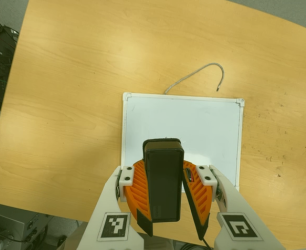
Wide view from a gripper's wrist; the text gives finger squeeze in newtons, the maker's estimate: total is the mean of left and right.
{"total": 9.5, "left": 9.7, "right": 9.3}